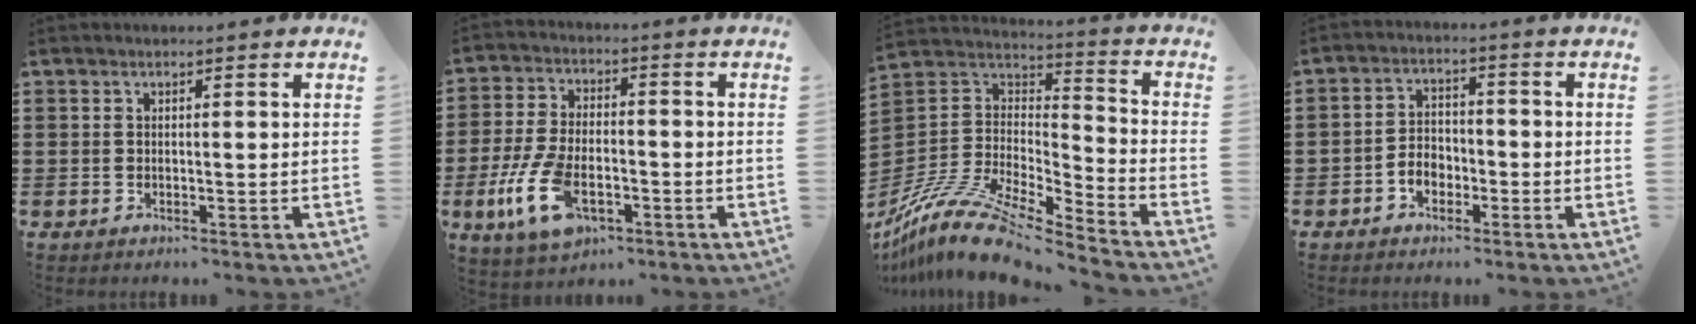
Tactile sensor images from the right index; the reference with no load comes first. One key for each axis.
{"total": 10.4, "fx": -4.1, "fy": 5.1, "fz": 8.0, "tx": -0.197, "ty": -0.006, "tz": -0.081}
{"total": 13.0, "fx": -10.4, "fy": 2.8, "fz": 7.3, "tx": -0.159, "ty": 0.013, "tz": -0.203}
{"total": 3.7, "fx": -1.9, "fy": 2.7, "fz": 1.7, "tx": -0.037, "ty": 0.007, "tz": -0.038}